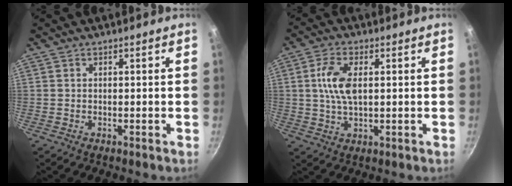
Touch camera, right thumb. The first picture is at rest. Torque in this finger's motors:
{"motor_torque": [1.35, 1.09, 1.10, -0.39, 0.12]}